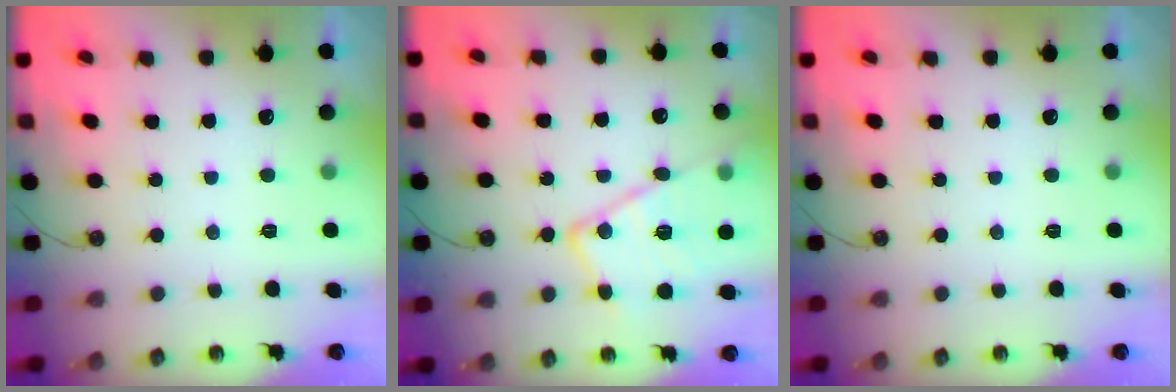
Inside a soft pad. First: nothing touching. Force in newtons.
{"total": 16.8, "press": 16.8, "slide": 0.5}
{"total": 0.0}